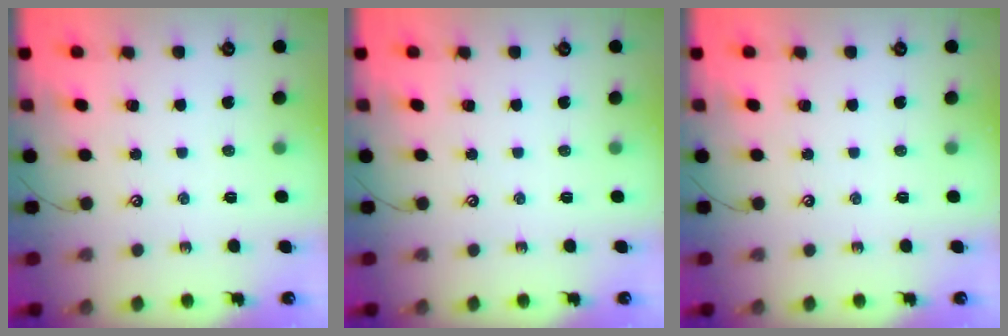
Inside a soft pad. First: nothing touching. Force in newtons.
{"total": 0.0}
{"total": 0.0}